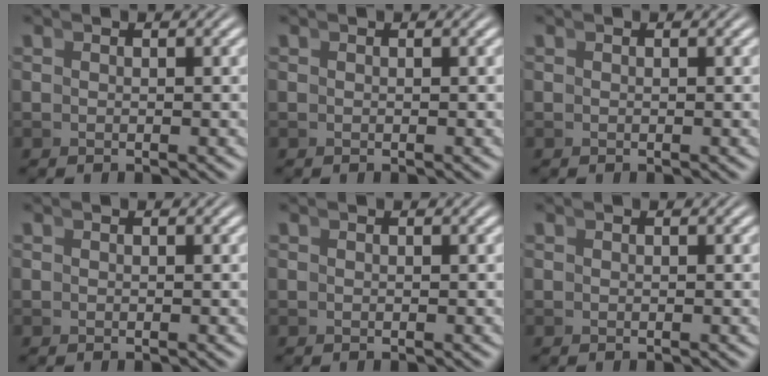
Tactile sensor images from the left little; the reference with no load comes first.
{"total": 0.0}
{"total": 0.0}
{"total": 0.0}
{"total": 0.0}
{"total": 0.0}